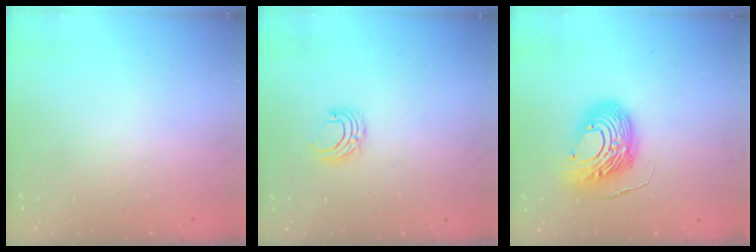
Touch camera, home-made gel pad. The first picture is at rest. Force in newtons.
{"total": 5.6, "press": 5.6, "slide": 0.6}
{"total": 14.0, "press": 14.0, "slide": 1.1}